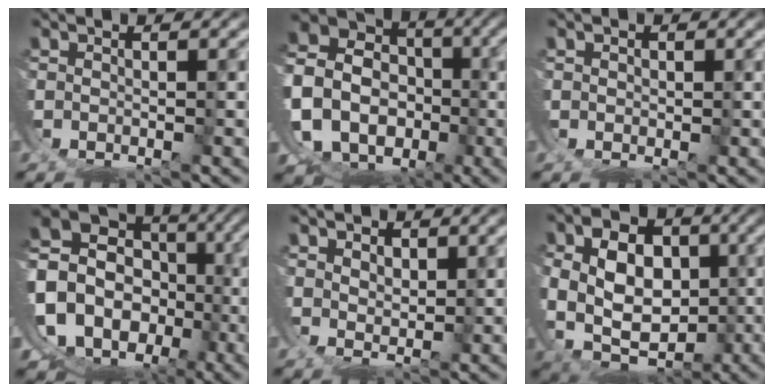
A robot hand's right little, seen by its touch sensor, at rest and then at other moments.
{"total": 15.2, "force": [0.4, 13.5, 6.9], "torque": [-0.143, -0.025, -0.004]}
{"total": 0.5, "force": [0.5, 0.2, 0.0], "torque": [0.000, -0.009, 0.012]}
{"total": 17.0, "force": [-0.8, 15.4, 7.2], "torque": [-0.171, -0.044, -0.015]}
{"total": 3.2, "force": [2.9, -1.1, -0.7], "torque": [0.020, 0.004, 0.051]}
{"total": 11.3, "force": [0.3, 9.5, 6.1], "torque": [-0.150, -0.044, 0.015]}